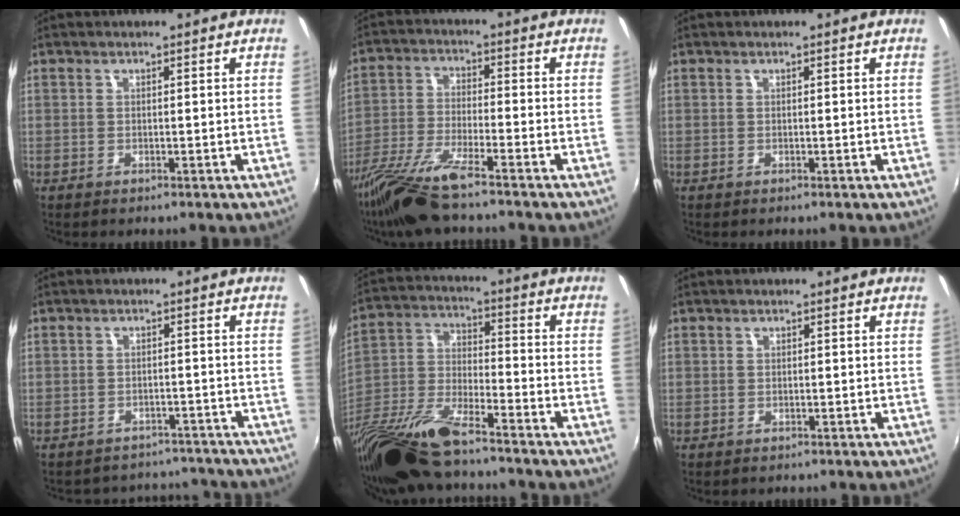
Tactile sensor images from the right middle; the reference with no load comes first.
{"total": 11.5, "force": [-9.3, 0.5, 6.8], "torque": [-0.147, -0.028, -0.177]}
{"total": 0.0}
{"total": 8.6, "force": [-7.2, 4.6, 0.8], "torque": [-0.014, 0.038, -0.083]}
{"total": 18.7, "force": [-14.2, 3.9, 11.4], "torque": [-0.244, -0.041, -0.276]}
{"total": 1.1, "force": [-0.2, 1.1, 0.0], "torque": [0.000, 0.003, 0.001]}